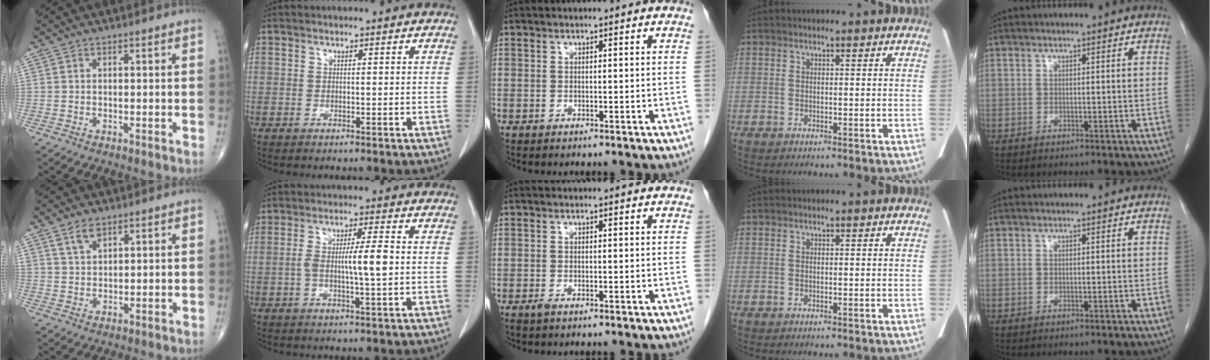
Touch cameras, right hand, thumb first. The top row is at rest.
{"thumb": {"total": 3.6, "force": [2.5, 1.7, 2.0], "torque": [-0.033, -0.011, 0.053]}, "index": {"total": 6.1, "force": [-0.5, 0.4, 6.1], "torque": [-0.114, 0.005, -0.009]}, "middle": {"total": 0.6, "force": [-0.5, 0.1, 0.4], "torque": [-0.010, -0.001, -0.008]}}